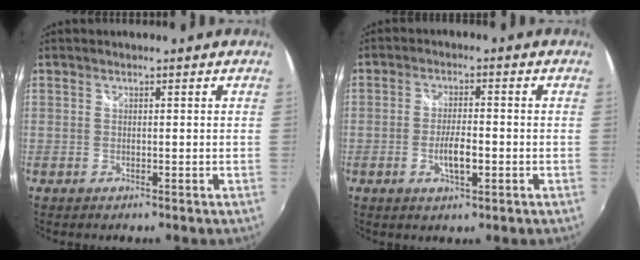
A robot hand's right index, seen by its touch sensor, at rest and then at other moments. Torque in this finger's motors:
{"motor_torque": [0.03, 0.06, 0.31, 0.03]}